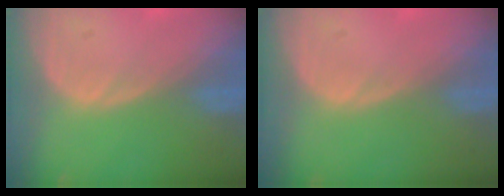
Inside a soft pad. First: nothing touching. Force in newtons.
{"total": 0.0}